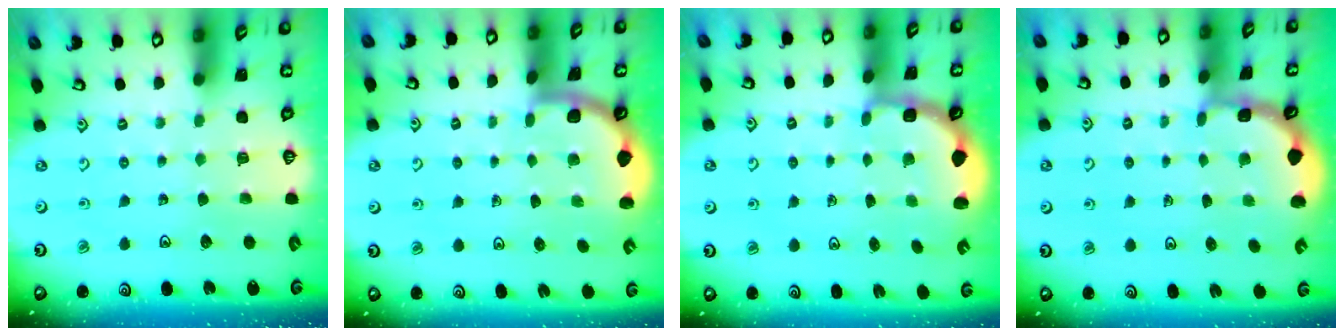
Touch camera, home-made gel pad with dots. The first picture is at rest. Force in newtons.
{"total": 2.2, "press": 2.2, "slide": 0.1}
{"total": 2.8, "press": 2.3, "slide": 1.7}
{"total": 1.9, "press": 1.9, "slide": 0.3}